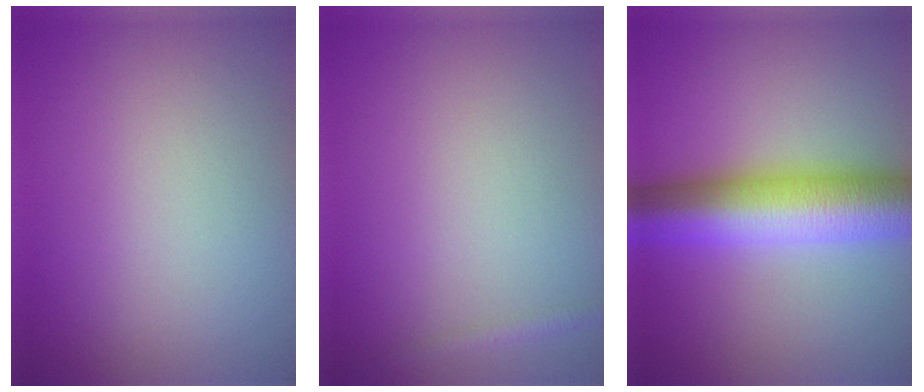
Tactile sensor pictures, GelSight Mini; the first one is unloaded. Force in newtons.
{"total": 0.9, "press": 0.9, "slide": 0.1}
{"total": 9.9, "press": 9.9, "slide": 0.2}